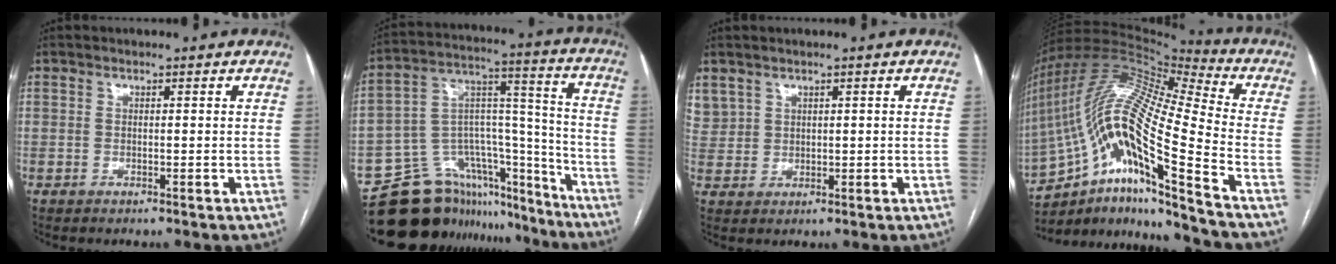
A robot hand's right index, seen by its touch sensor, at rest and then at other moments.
{"total": 21.4, "force": [-17.9, 9.8, 6.2], "torque": [-0.094, 0.078, -0.271]}
{"total": 4.0, "force": [2.4, 3.1, 0.7], "torque": [-0.017, 0.013, 0.058]}
{"total": 21.8, "force": [-12.4, 1.1, 17.9], "torque": [-0.372, 0.003, -0.228]}